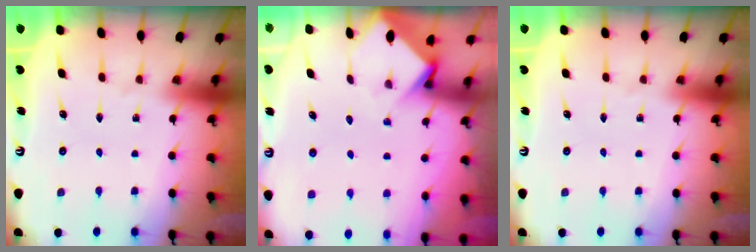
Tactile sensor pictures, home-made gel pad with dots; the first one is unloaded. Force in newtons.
{"total": 3.7, "press": 3.7, "slide": 0.2}
{"total": 0.0}